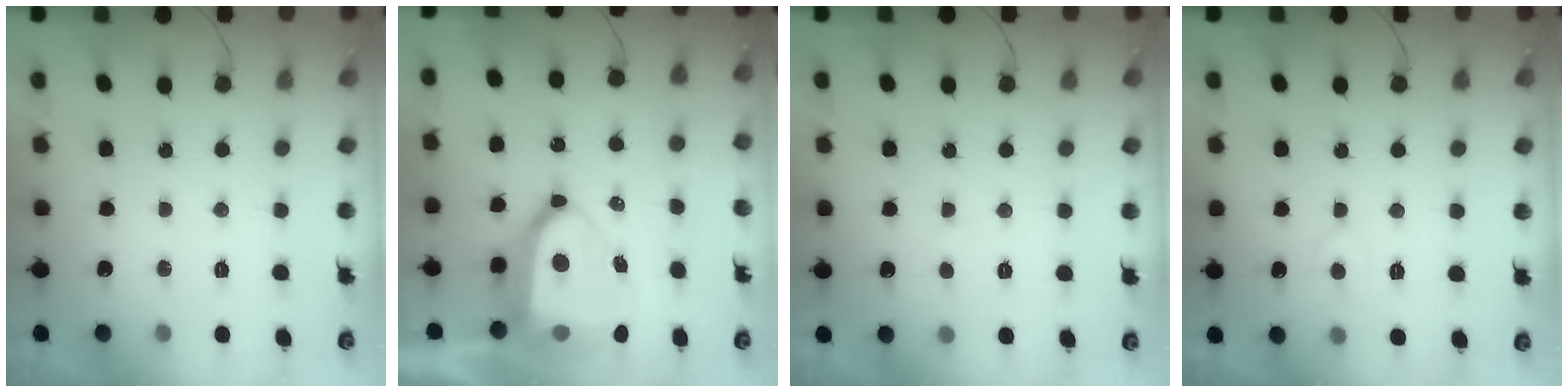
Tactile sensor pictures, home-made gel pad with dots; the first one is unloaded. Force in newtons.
{"total": 15.1, "press": 14.9, "slide": 2.0}
{"total": 1.1, "press": 1.1, "slide": 0.1}
{"total": 4.1, "press": 4.1, "slide": 0.6}